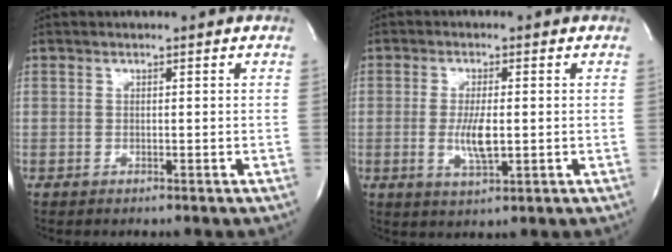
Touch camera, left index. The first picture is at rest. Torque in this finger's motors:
{"motor_torque": [0.60, -0.08, 0.44, 0.04]}